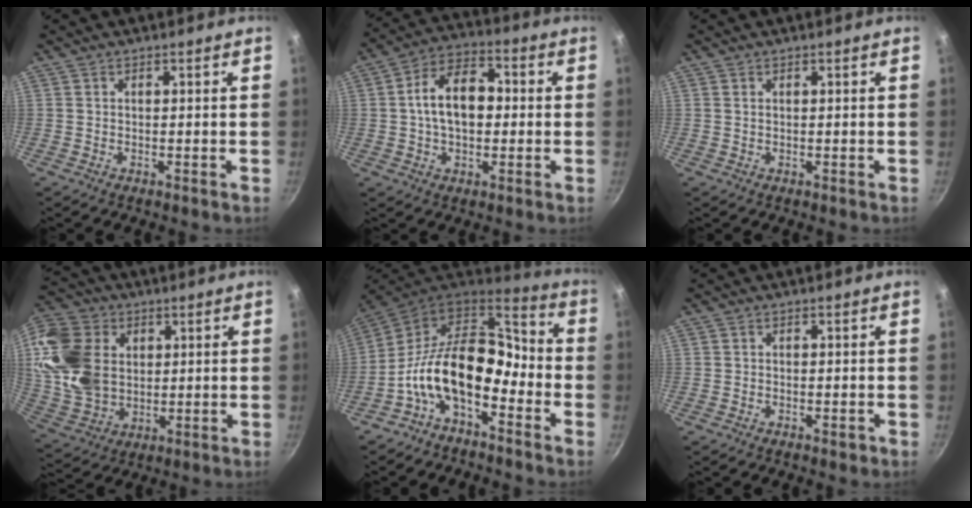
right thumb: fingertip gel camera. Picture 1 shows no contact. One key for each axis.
{"total": 12.4, "fx": 0.4, "fy": 7.8, "fz": 9.6, "tx": -0.132, "ty": 0.031, "tz": -0.005}
{"total": 0.5, "fx": 0.3, "fy": 0.3, "fz": 0.3, "tx": -0.007, "ty": 0.000, "tz": 0.005}
{"total": 17.1, "fx": 3.3, "fy": 13.0, "fz": 10.7, "tx": -0.192, "ty": -0.006, "tz": 0.071}
{"total": 16.6, "fx": -5.5, "fy": 9.6, "fz": 12.4, "tx": -0.199, "ty": 0.065, "tz": -0.121}
{"total": 1.3, "fx": -0.7, "fy": 0.6, "fz": 0.9, "tx": -0.016, "ty": 0.005, "tz": -0.009}